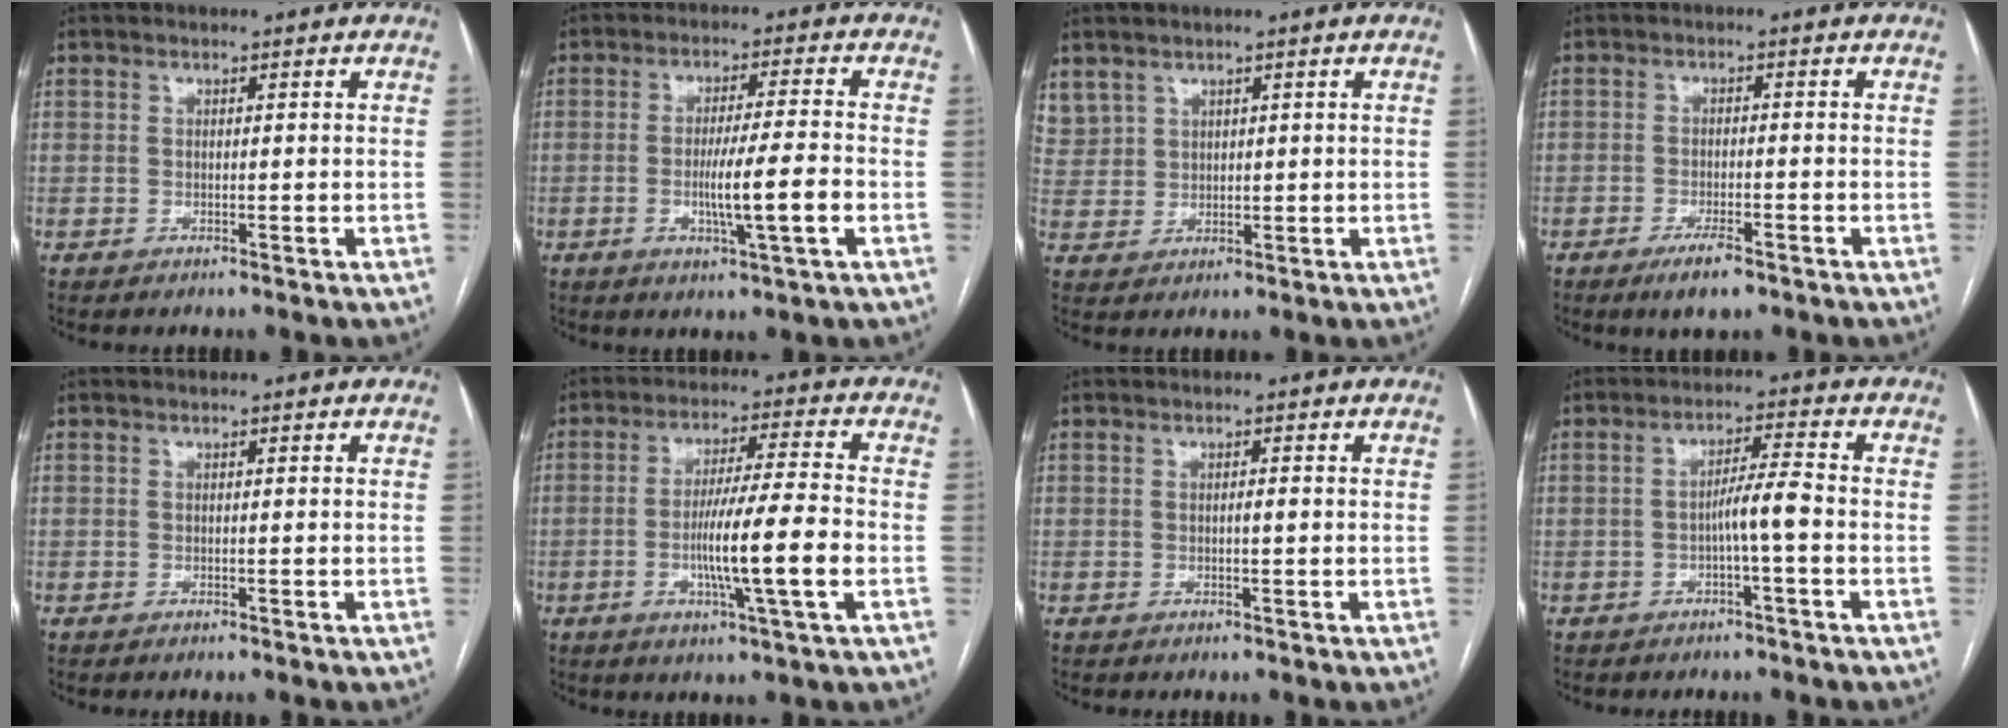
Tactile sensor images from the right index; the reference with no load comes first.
{"total": 8.1, "force": [-2.0, -0.3, 7.9], "torque": [-0.134, -0.009, -0.035]}
{"total": 5.8, "force": [3.9, 4.2, 1.0], "torque": [-0.027, 0.015, 0.091]}
{"total": 4.4, "force": [-2.8, 1.1, 3.1], "torque": [-0.058, -0.004, -0.044]}
{"total": 0.0}
{"total": 11.4, "force": [-2.6, -0.5, 11.0], "torque": [-0.197, -0.007, -0.051]}
{"total": 0.9, "force": [0.0, 0.1, 0.9], "torque": [-0.015, 0.000, 0.000]}
{"total": 4.4, "force": [-1.2, -0.2, 4.3], "torque": [-0.071, 0.007, -0.021]}